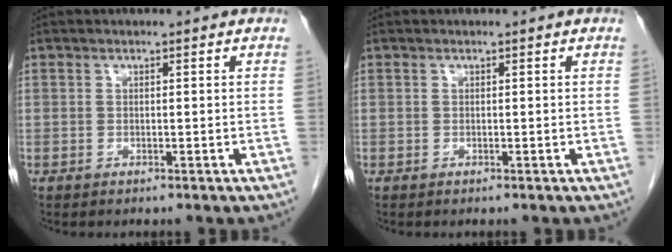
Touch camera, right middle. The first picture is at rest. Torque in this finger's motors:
{"motor_torque": [0.13, -0.14, 0.00, 0.01]}